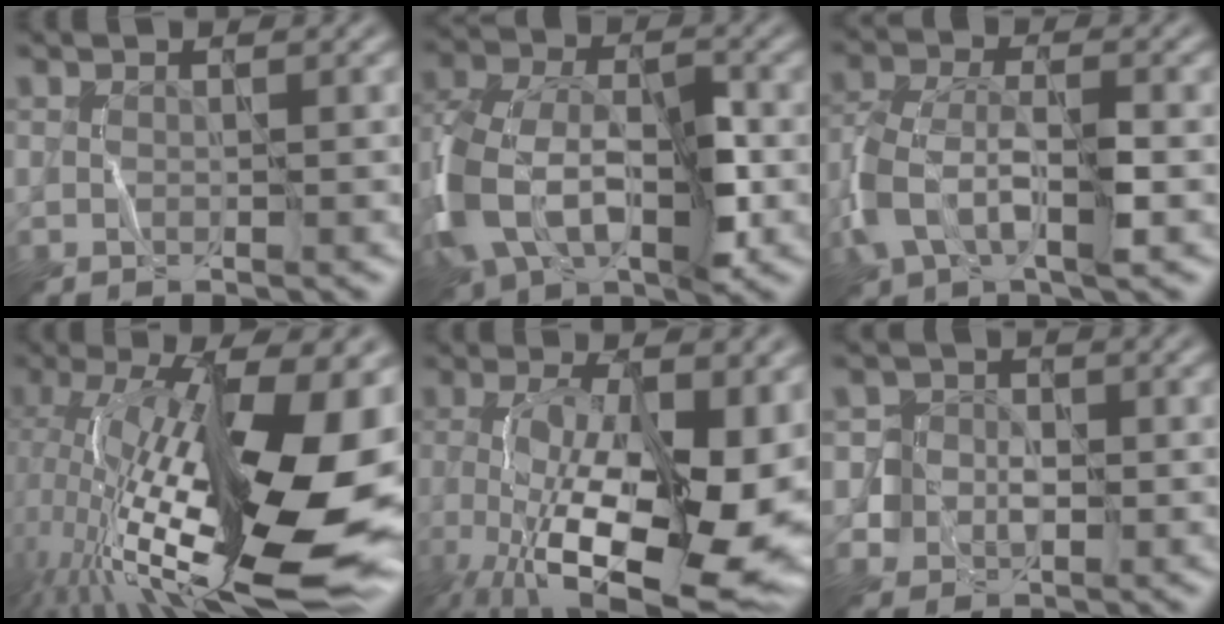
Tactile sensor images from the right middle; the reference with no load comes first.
{"total": 8.8, "force": [-2.4, 5.6, 6.3], "torque": [-0.140, 0.008, -0.057]}
{"total": 5.4, "force": [-2.1, 2.9, 4.0], "torque": [-0.091, 0.003, -0.046]}
{"total": 17.7, "force": [-1.5, 6.7, 16.4], "torque": [-0.283, 0.005, -0.025]}
{"total": 14.6, "force": [-3.5, 6.1, 12.8], "torque": [-0.205, -0.026, -0.049]}
{"total": 3.0, "force": [-0.4, 3.0, 0.3], "torque": [0.010, 0.012, -0.022]}